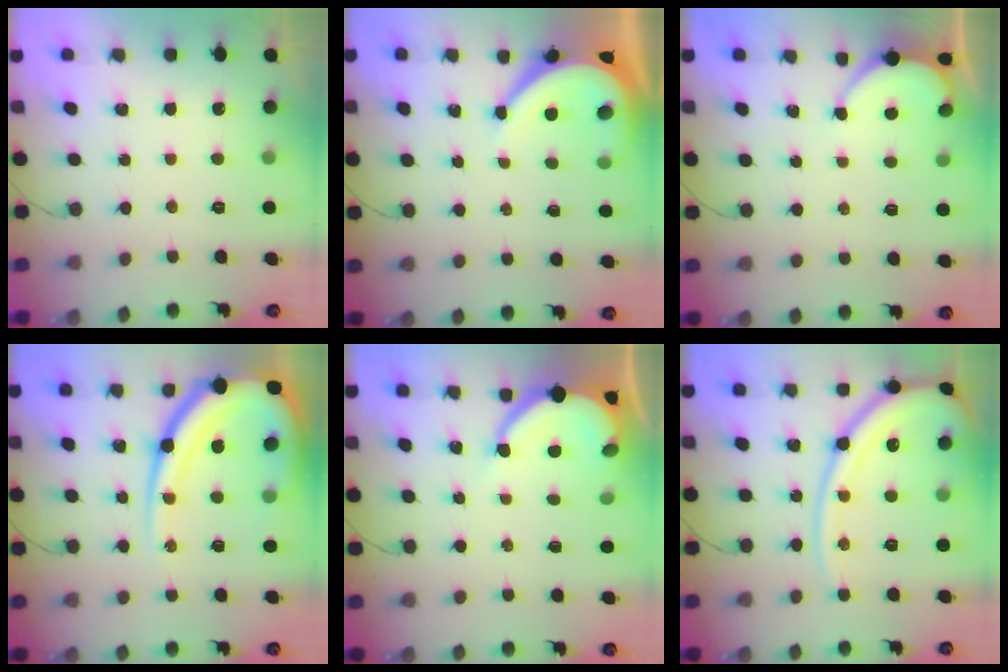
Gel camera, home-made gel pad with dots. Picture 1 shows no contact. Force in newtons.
{"total": 8.3, "press": 8.2, "slide": 1.1}
{"total": 2.3, "press": 2.3, "slide": 0.3}
{"total": 23.9, "press": 23.7, "slide": 2.7}
{"total": 8.8, "press": 8.7, "slide": 0.8}
{"total": 18.3, "press": 18.2, "slide": 1.9}